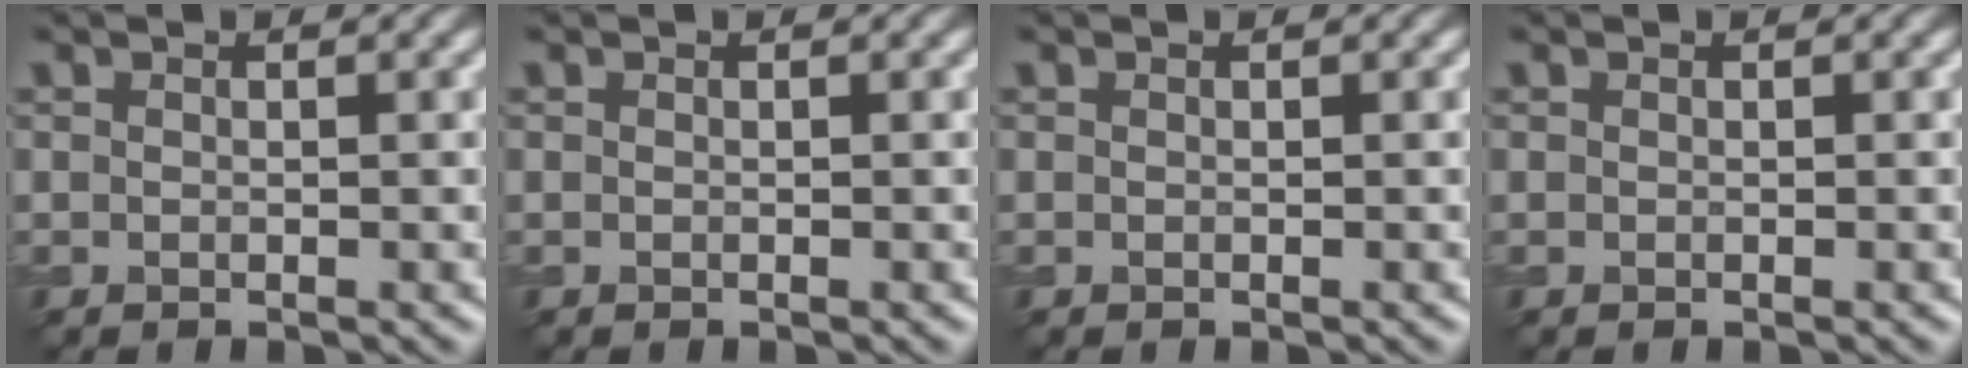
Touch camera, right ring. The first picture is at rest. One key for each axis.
{"total": 0.0}
{"total": 0.0}
{"total": 0.0}